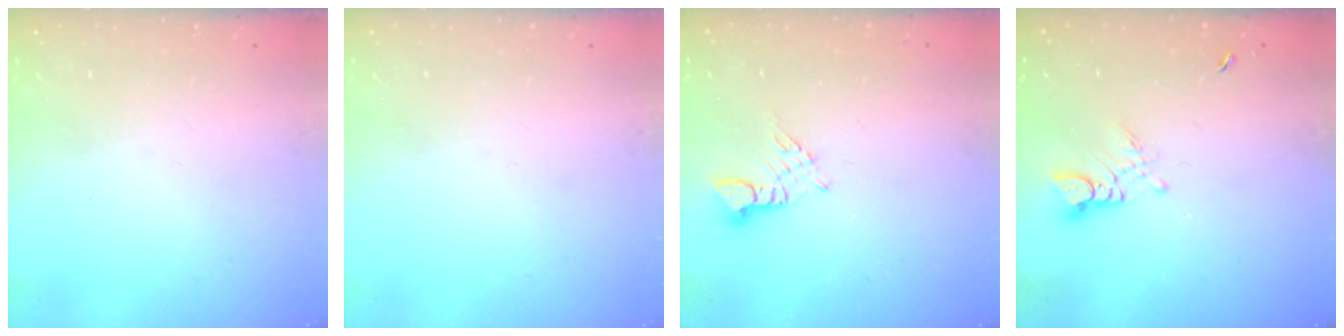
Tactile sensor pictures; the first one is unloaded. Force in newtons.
{"total": 0.0}
{"total": 2.3, "press": 2.3, "slide": 0.3}
{"total": 3.0, "press": 2.9, "slide": 0.3}